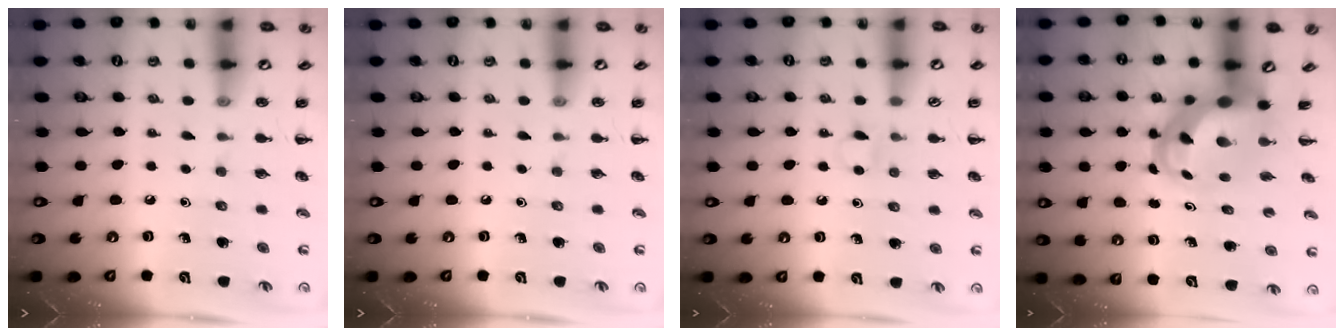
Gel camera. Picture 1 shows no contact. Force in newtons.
{"total": 0.0}
{"total": 3.2, "press": 3.0, "slide": 1.1}
{"total": 5.7, "press": 5.5, "slide": 1.5}